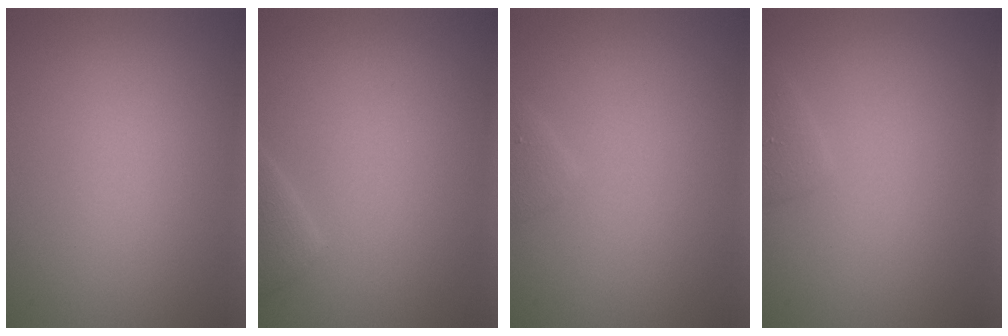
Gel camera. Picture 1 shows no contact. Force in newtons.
{"total": 1.5, "press": 1.5, "slide": 0.2}
{"total": 1.1, "press": 1.0, "slide": 0.1}
{"total": 1.2, "press": 1.2, "slide": 0.1}